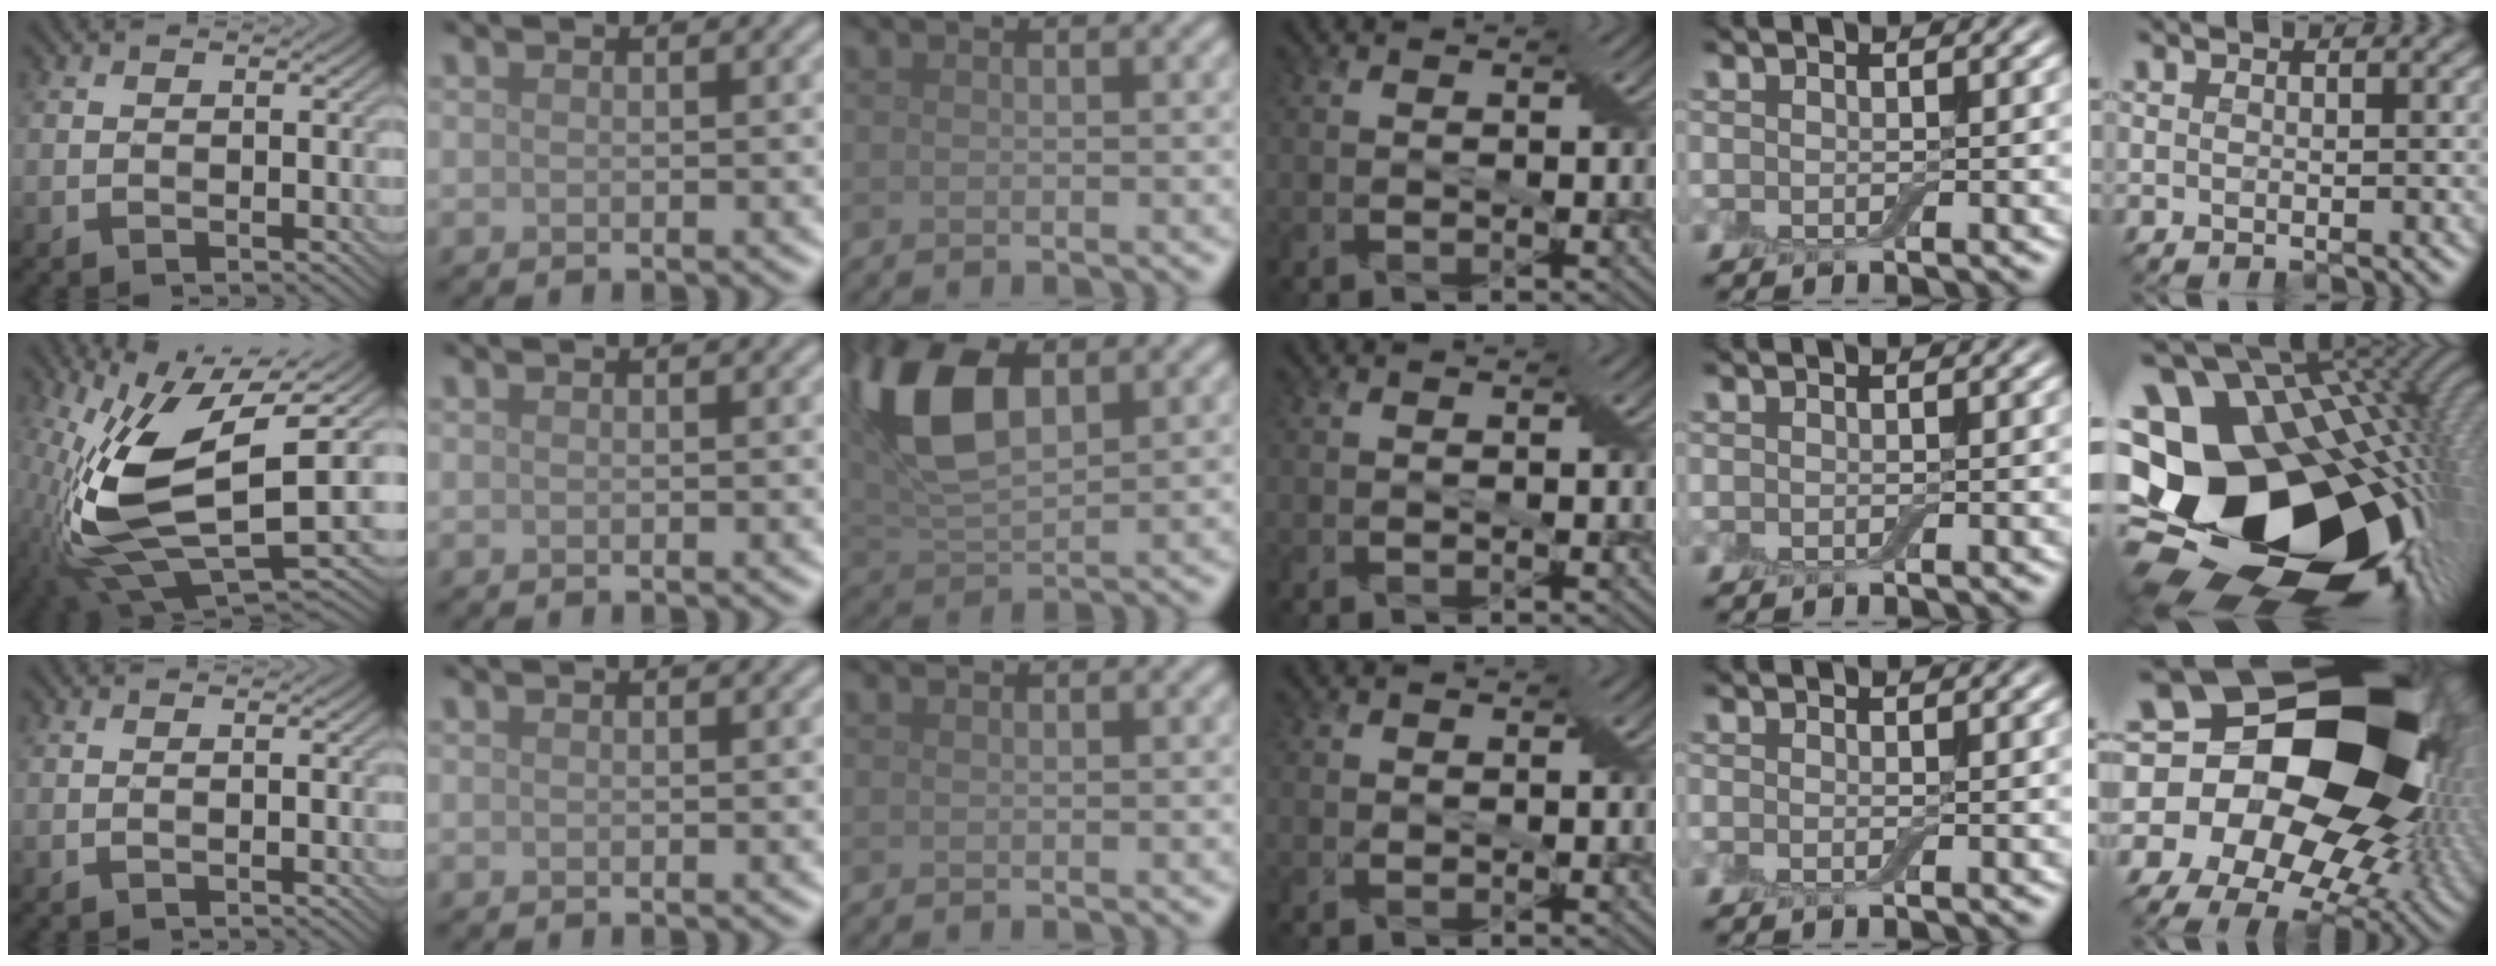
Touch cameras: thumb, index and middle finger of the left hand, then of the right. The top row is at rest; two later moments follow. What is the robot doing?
{"motion": "cut", "object": "cling film"}